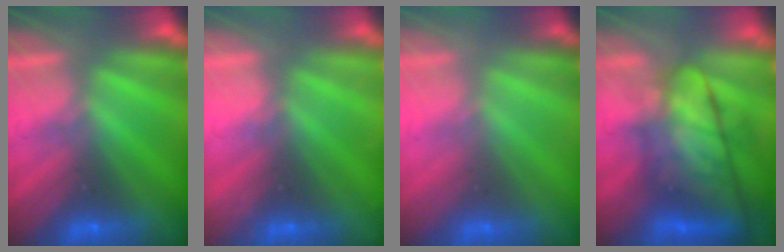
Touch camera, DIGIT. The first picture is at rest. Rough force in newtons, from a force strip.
{"total": 2.2}
{"total": 2.9}
{"total": 9.5}